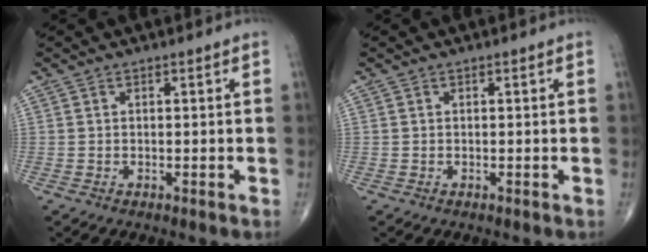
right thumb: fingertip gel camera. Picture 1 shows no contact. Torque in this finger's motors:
{"motor_torque": [-0.22, 0.22, 0.00, 0.07, 0.00]}